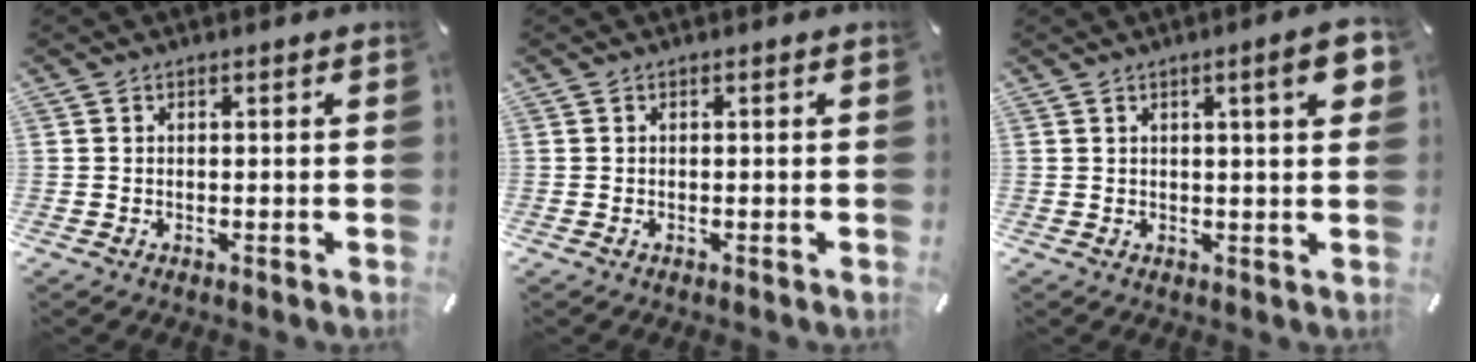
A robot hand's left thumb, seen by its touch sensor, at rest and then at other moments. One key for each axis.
{"total": 0.0}
{"total": 7.5, "fx": 2.8, "fy": 1.2, "fz": 6.9, "tx": -0.099, "ty": -0.004, "tz": 0.039}